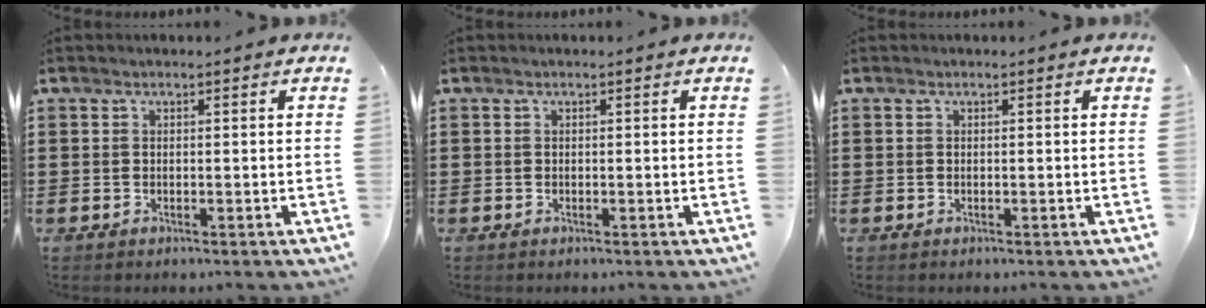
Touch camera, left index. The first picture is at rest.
{"total": 0.0}
{"total": 0.0}